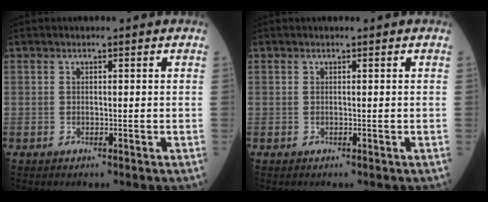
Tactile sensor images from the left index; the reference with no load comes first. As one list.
[{"total": 0.0}]